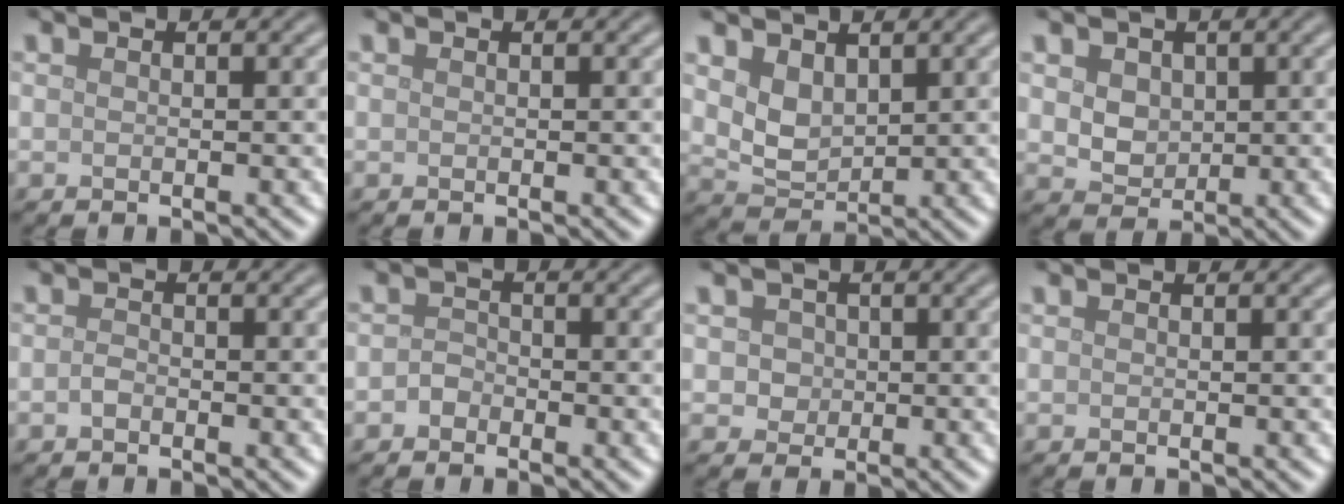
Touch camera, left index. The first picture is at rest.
{"total": 0.0}
{"total": 3.0, "force": [1.4, 1.9, 1.8], "torque": [-0.042, -0.007, 0.036]}
{"total": 3.8, "force": [1.5, 2.9, 2.0], "torque": [-0.046, 0.009, 0.026]}
{"total": 0.8, "force": [-0.4, 0.4, 0.5], "torque": [-0.012, 0.000, -0.011]}
{"total": 1.2, "force": [-0.7, 0.9, 0.3], "torque": [-0.004, 0.003, -0.015]}
{"total": 2.4, "force": [0.7, 2.0, 1.0], "torque": [-0.011, 0.009, 0.011]}
{"total": 0.0}